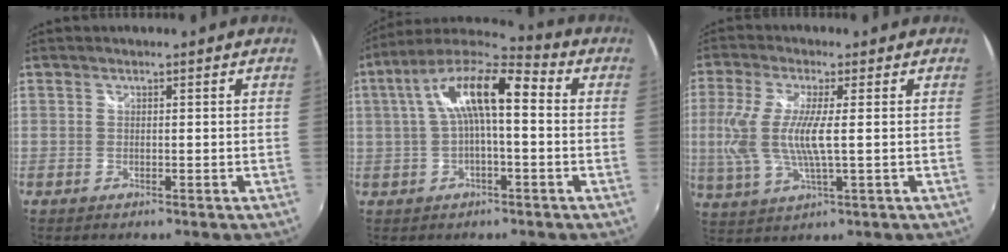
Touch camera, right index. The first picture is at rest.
{"total": 13.2, "force": [1.4, 3.9, 12.5], "torque": [-0.234, 0.030, 0.018]}
{"total": 10.6, "force": [0.1, 2.2, 10.4], "torque": [-0.218, -0.007, 0.006]}